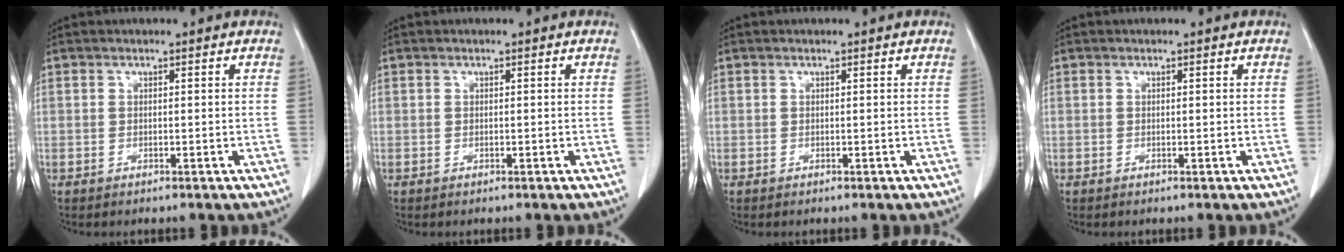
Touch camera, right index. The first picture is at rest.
{"total": 0.0}
{"total": 0.0}
{"total": 0.0}